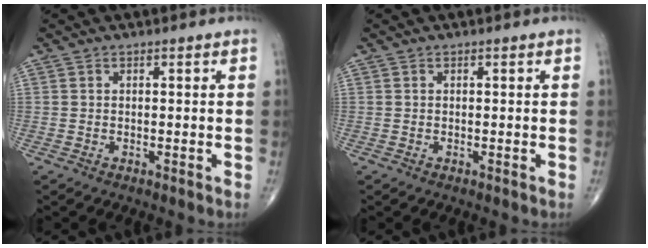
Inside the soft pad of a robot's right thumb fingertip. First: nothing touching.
{"total": 0.0}